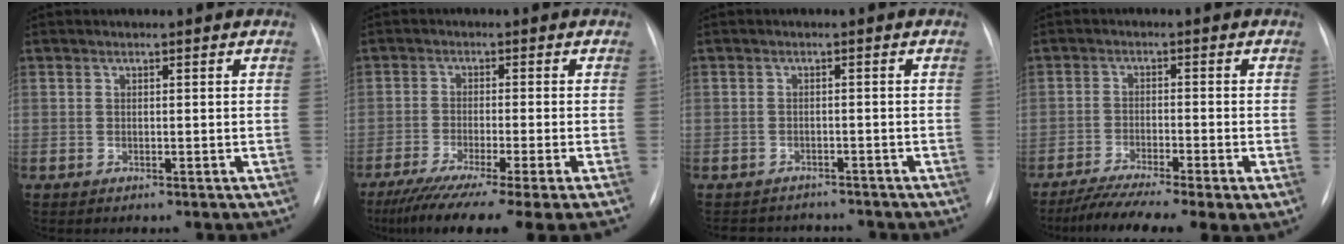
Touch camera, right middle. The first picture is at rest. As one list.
[{"total": 14.7, "force": [-11.3, -1.0, 9.3], "torque": [-0.126, -0.050, -0.176]}, {"total": 5.8, "force": [-5.3, 2.2, 0.2], "torque": [0.000, 0.007, -0.069]}, {"total": 10.5, "force": [-7.4, 0.8, 7.5], "torque": [-0.128, -0.018, -0.121]}]